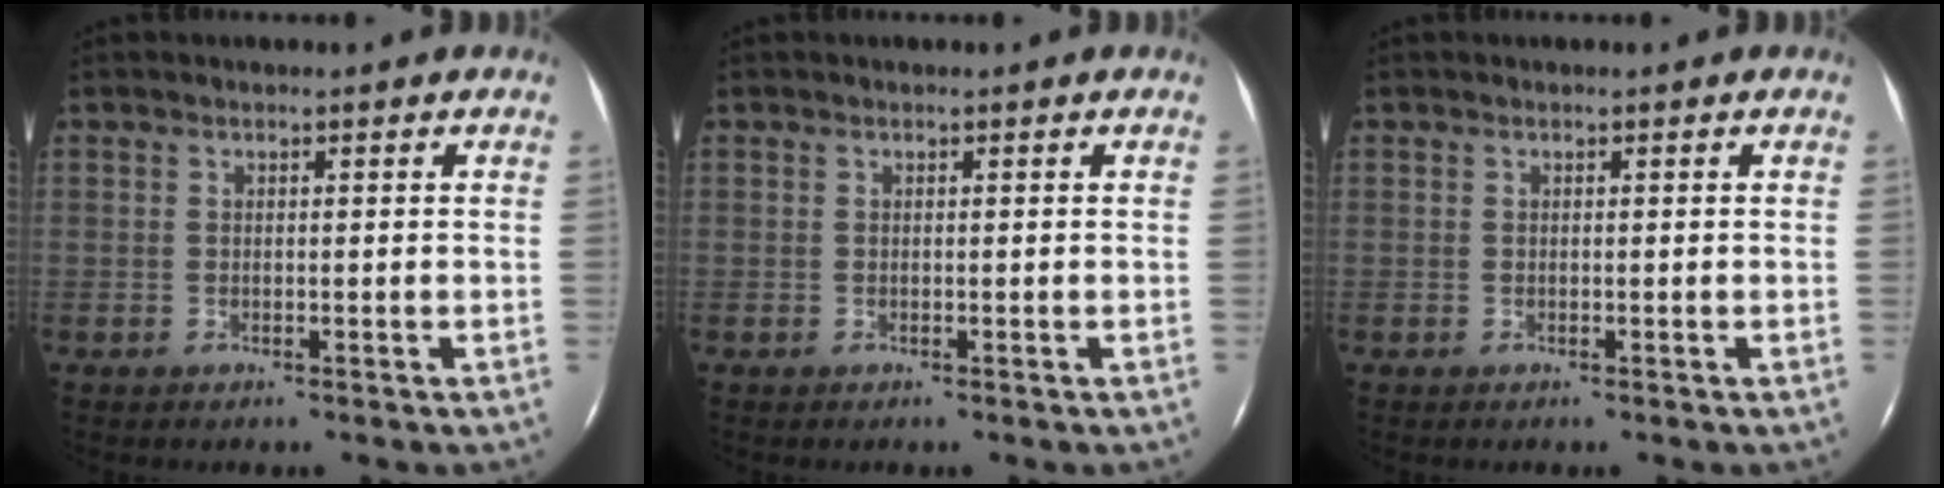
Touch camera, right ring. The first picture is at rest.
{"total": 0.0}
{"total": 0.0}